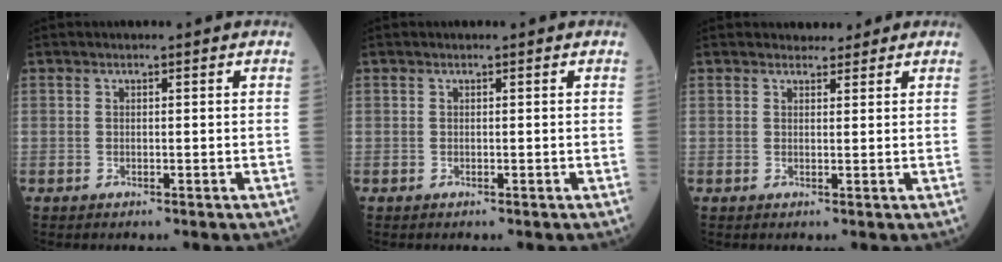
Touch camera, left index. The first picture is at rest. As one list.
[{"total": 0.0}, {"total": 2.3, "force": [2.0, 1.1, 0.3], "torque": [-0.002, 0.006, 0.025]}]